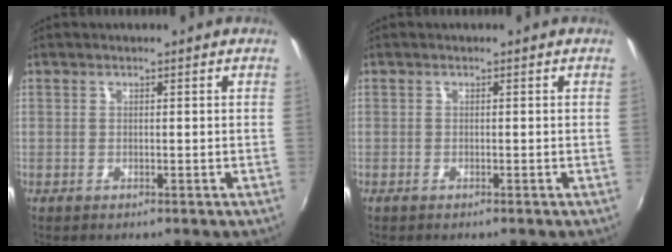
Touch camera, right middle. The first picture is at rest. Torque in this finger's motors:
{"motor_torque": [-0.18, 0.02, 0.06, -0.01]}